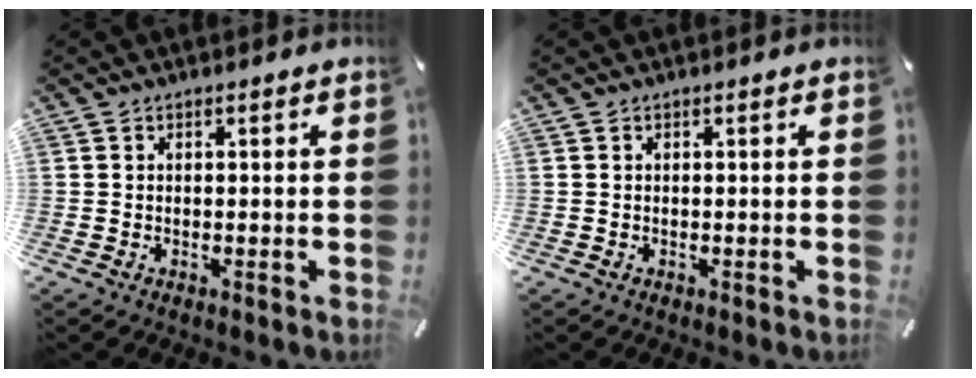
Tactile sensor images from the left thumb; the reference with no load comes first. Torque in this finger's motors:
{"motor_torque": [-0.01, -0.01, -0.04, 0.04, 0.00]}